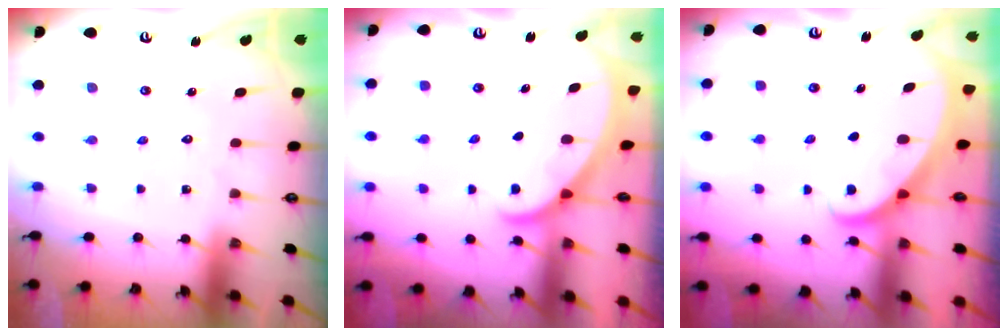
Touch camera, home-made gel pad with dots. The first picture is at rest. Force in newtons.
{"total": 1.9, "press": 1.9, "slide": 0.1}
{"total": 2.7, "press": 2.7, "slide": 0.2}